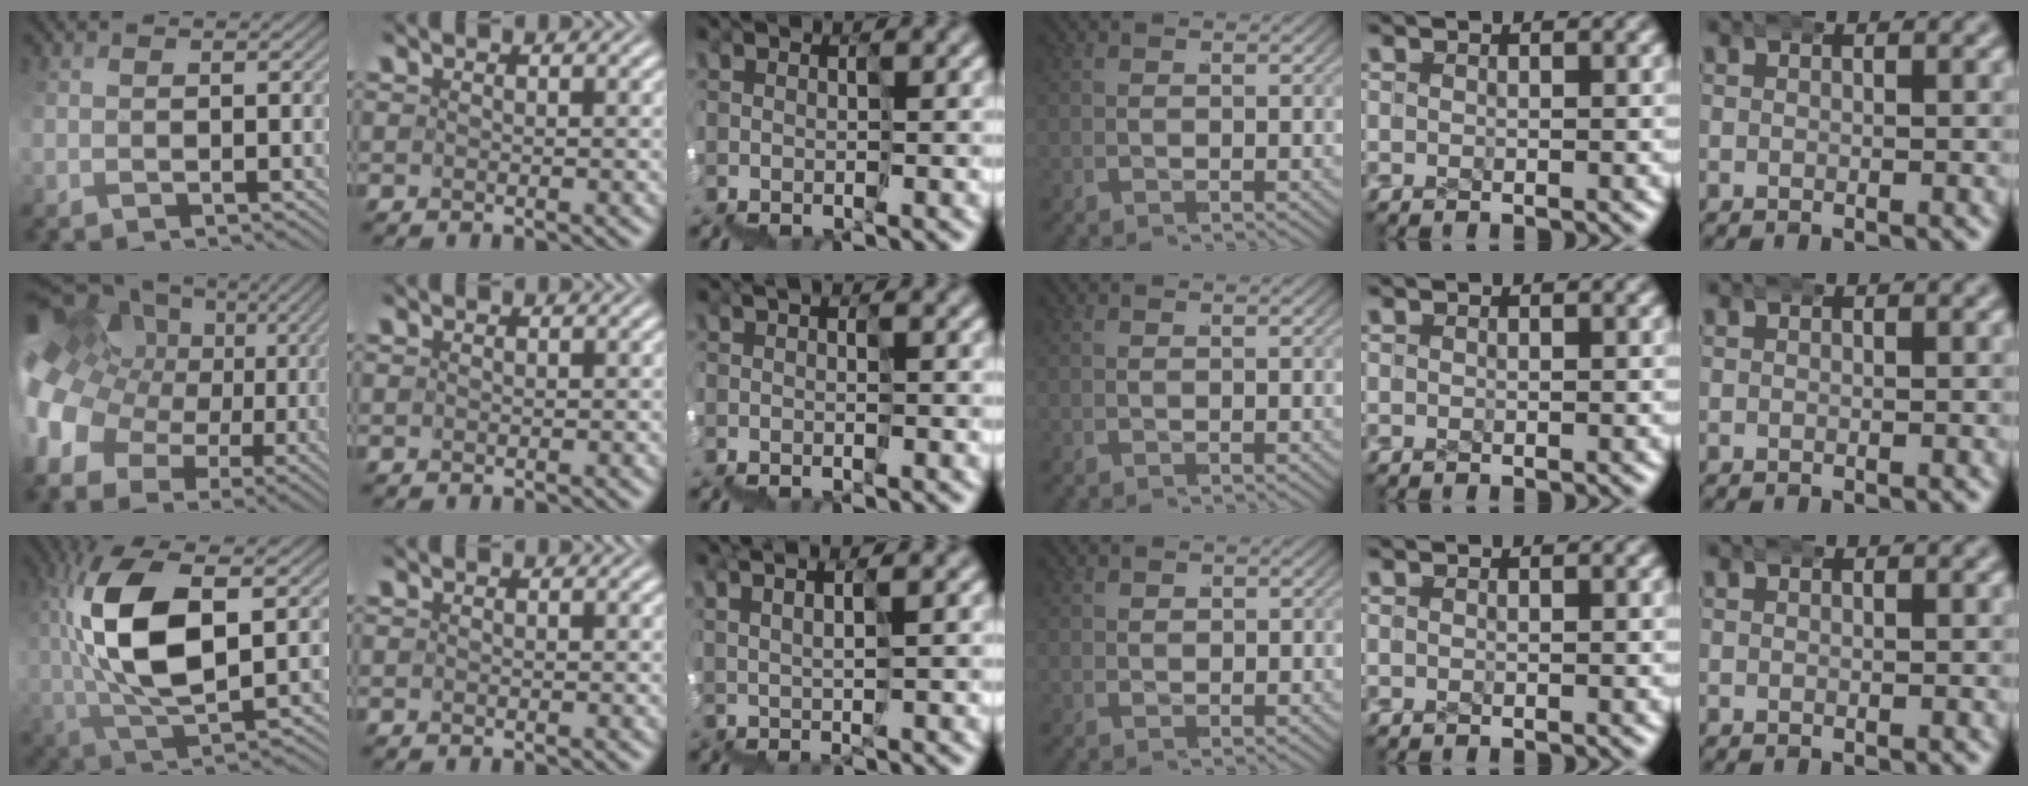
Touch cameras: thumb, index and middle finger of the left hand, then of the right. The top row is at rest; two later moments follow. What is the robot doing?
{"motion": "wrap", "object": "ethernet cable"}